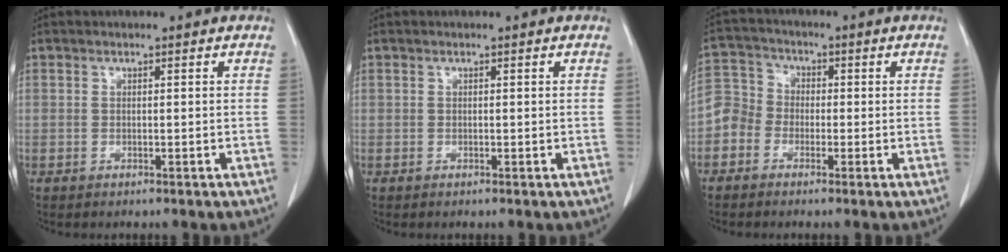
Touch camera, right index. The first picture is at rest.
{"total": 0.0}
{"total": 5.1, "force": [-1.9, 4.7, 1.1], "torque": [-0.018, 0.020, -0.050]}